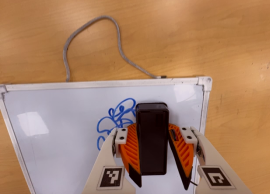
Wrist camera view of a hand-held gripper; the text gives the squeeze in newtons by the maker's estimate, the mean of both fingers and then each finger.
{"total": 12.4, "left": 14.6, "right": 10.2}